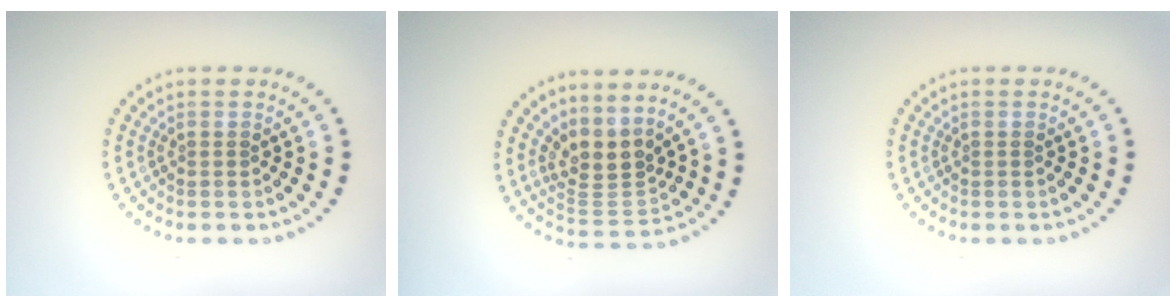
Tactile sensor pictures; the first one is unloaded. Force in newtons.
{"total": 3.3, "press": 2.6, "slide": 2.1}
{"total": 0.0}